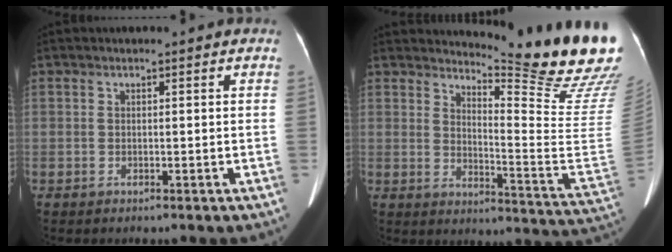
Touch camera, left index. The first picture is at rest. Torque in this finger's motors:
{"motor_torque": [0.75, -1.39, 0.10, 0.01]}